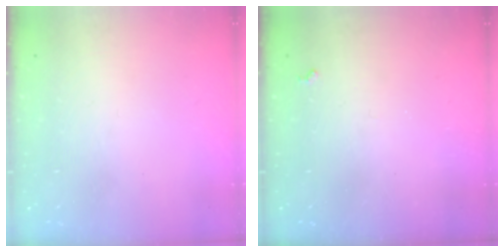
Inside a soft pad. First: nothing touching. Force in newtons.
{"total": 3.0, "press": 3.0, "slide": 0.5}